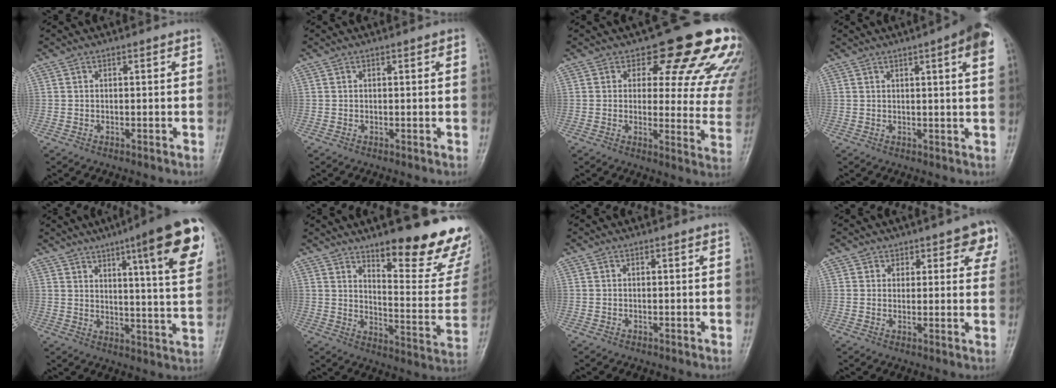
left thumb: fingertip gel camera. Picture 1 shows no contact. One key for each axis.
{"total": 0.9, "fx": 0.4, "fy": 0.3, "fz": 0.8, "tx": -0.010, "ty": 0.002, "tz": 0.003}
{"total": 17.9, "fx": 12.5, "fy": 7.6, "fz": 10.4, "tx": -0.069, "ty": -0.065, "tz": 0.130}
{"total": 7.3, "fx": 3.2, "fy": 0.9, "fz": 6.5, "tx": -0.079, "ty": -0.001, "tz": 0.034}
{"total": 19.0, "fx": 9.8, "fy": 3.8, "fz": 15.9, "tx": -0.190, "ty": -0.033, "tz": 0.134}
{"total": 22.3, "fx": 14.7, "fy": 6.3, "fz": 15.5, "tx": -0.158, "ty": -0.106, "tz": 0.203}
{"total": 0.0}
{"total": 6.2, "fx": 4.0, "fy": 4.1, "fz": 2.3, "tx": 0.028, "ty": -0.019, "tz": 0.041}